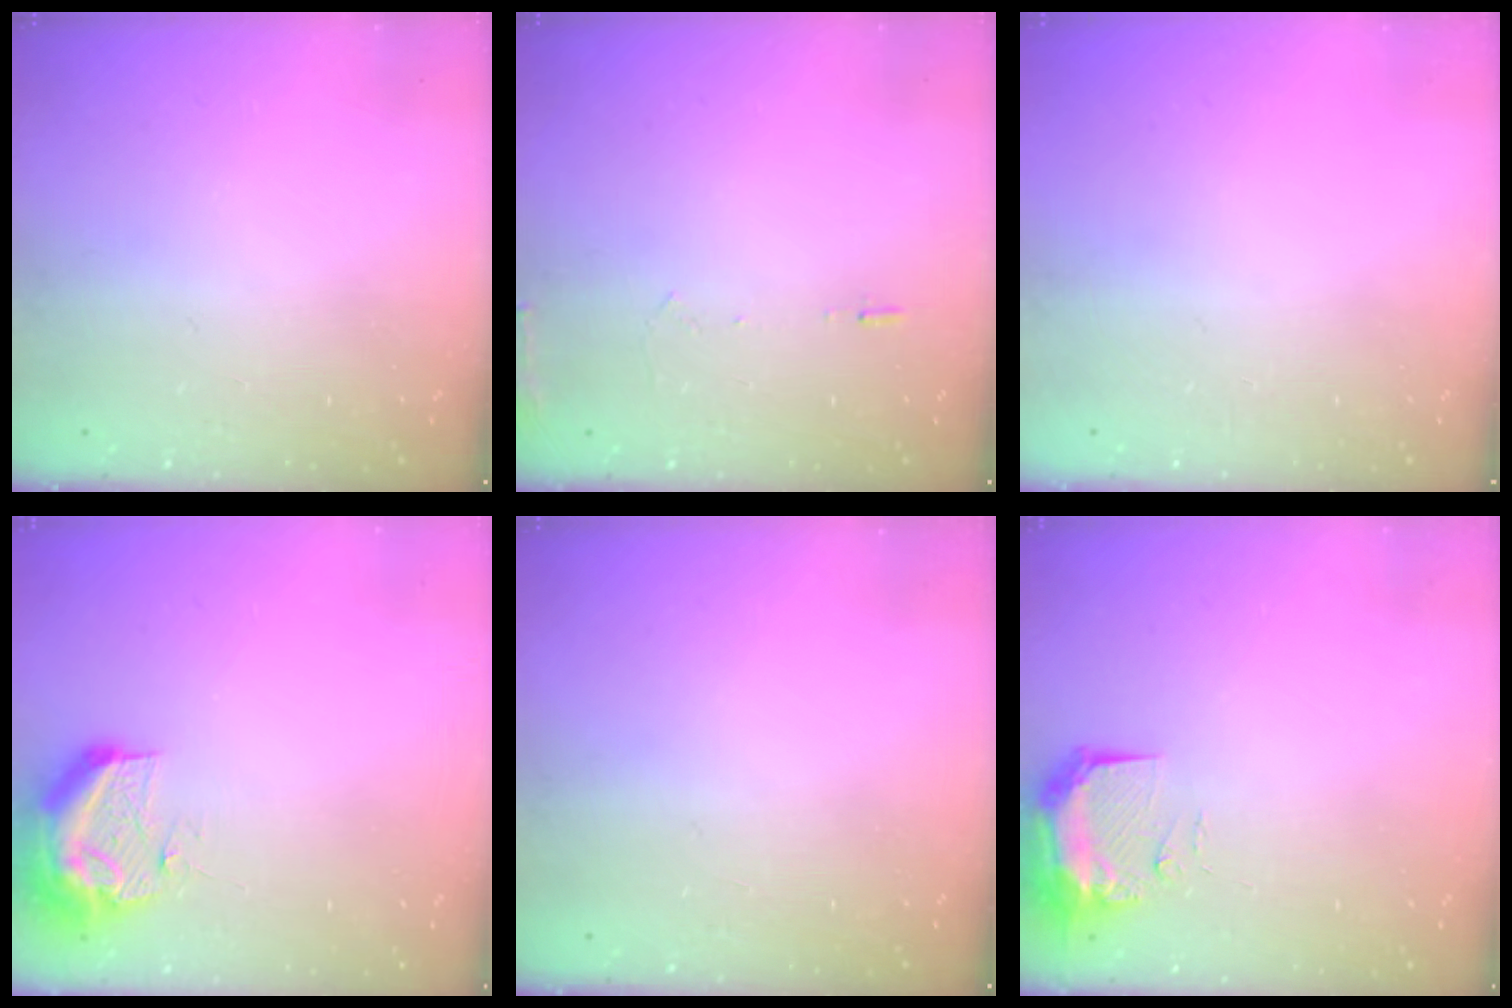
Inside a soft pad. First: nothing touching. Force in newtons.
{"total": 6.4, "press": 6.2, "slide": 1.5}
{"total": 0.0}
{"total": 11.7, "press": 11.7, "slide": 1.3}
{"total": 0.9, "press": 0.0, "slide": 0.9}
{"total": 11.0, "press": 9.6, "slide": 5.4}